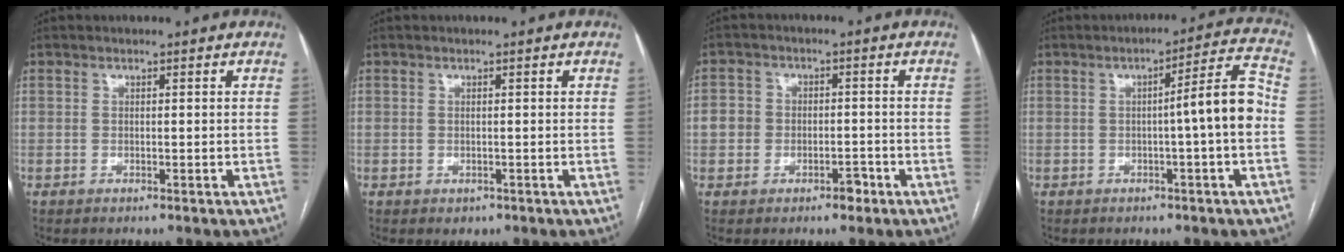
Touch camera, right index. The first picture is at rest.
{"total": 1.1, "force": [-0.4, 1.0, 0.3], "torque": [-0.003, 0.003, 0.000]}
{"total": 4.8, "force": [-1.6, 4.0, 2.2], "torque": [-0.028, 0.020, -0.020]}
{"total": 7.8, "force": [-1.0, -0.6, 7.7], "torque": [-0.105, 0.018, -0.016]}